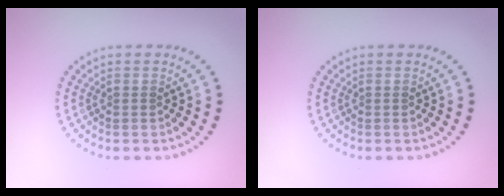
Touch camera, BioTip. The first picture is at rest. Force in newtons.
{"total": 0.0}